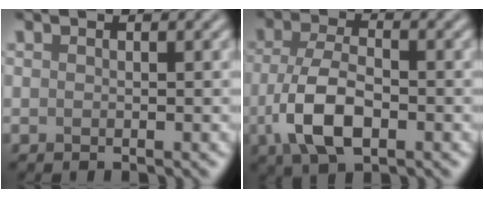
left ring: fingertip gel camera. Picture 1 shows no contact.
{"total": 6.0, "force": [-2.0, 2.9, 4.9], "torque": [-0.102, -0.003, -0.043]}